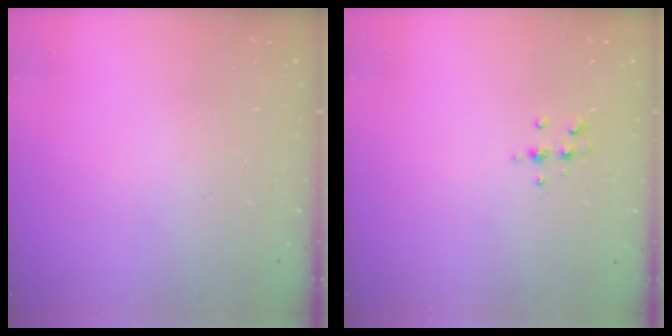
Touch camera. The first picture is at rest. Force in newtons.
{"total": 6.1, "press": 6.0, "slide": 0.9}